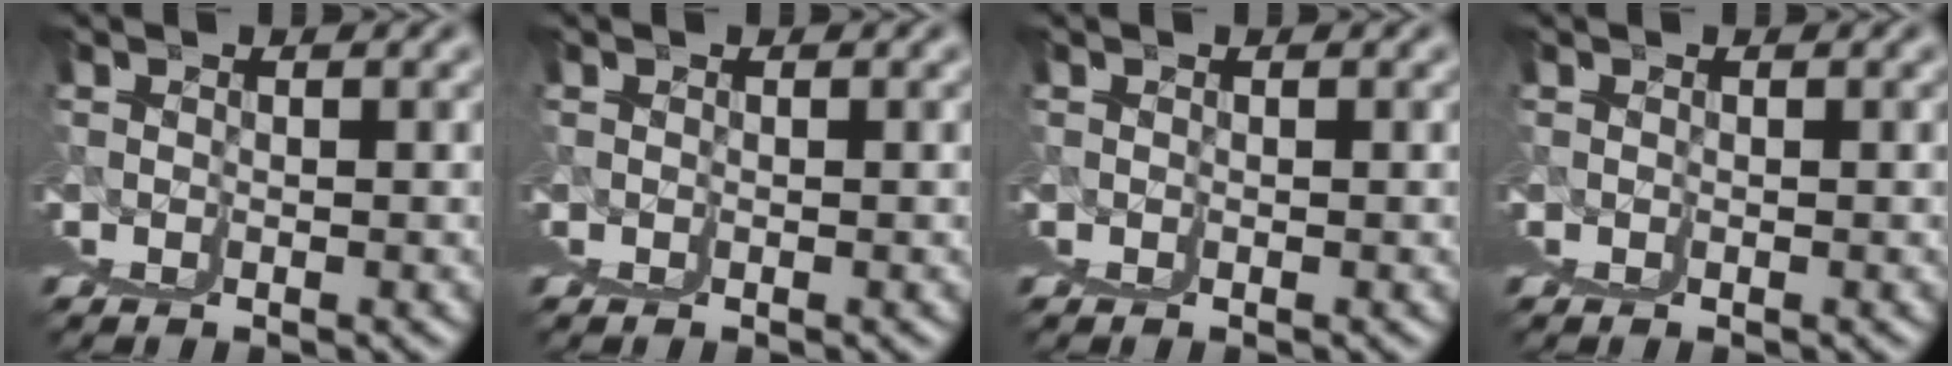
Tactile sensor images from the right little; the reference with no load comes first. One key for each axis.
{"total": 0.0}
{"total": 0.0}
{"total": 0.0}